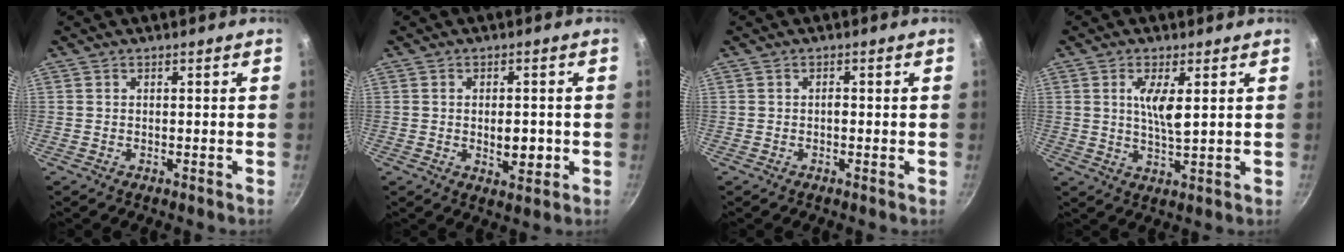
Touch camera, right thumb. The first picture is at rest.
{"total": 5.1, "force": [-0.7, 2.7, 4.3], "torque": [-0.049, -0.005, -0.007]}
{"total": 1.1, "force": [-0.2, 0.6, 0.9], "torque": [-0.013, 0.003, -0.005]}
{"total": 6.1, "force": [1.6, 1.7, 5.6], "torque": [-0.106, -0.010, 0.033]}